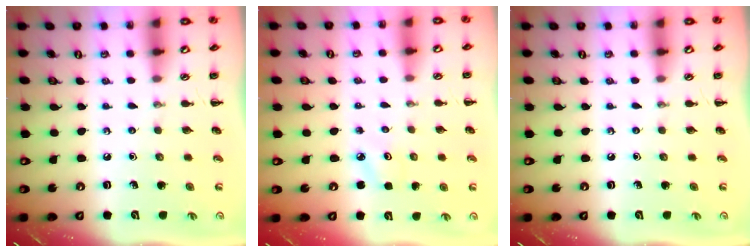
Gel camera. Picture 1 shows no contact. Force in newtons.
{"total": 2.3, "press": 2.2, "slide": 0.5}
{"total": 0.0}